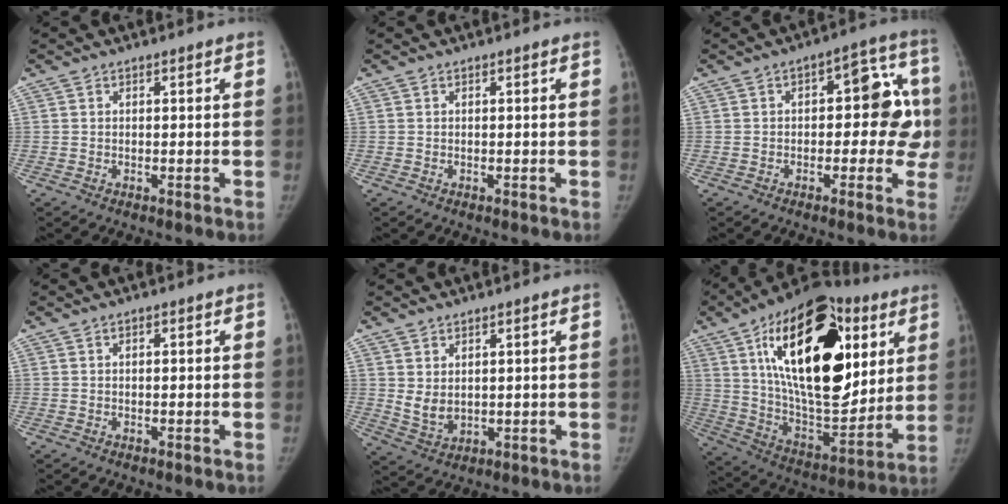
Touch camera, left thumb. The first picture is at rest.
{"total": 0.0}
{"total": 13.8, "force": [-0.3, 7.2, 11.7], "torque": [-0.087, 0.038, -0.012]}
{"total": 1.0, "force": [0.0, 0.6, 0.8], "torque": [-0.010, 0.004, -0.002]}
{"total": 4.7, "force": [1.1, 3.2, 3.1], "torque": [-0.048, -0.010, 0.036]}
{"total": 34.1, "force": [11.3, 17.2, 27.2], "torque": [-0.415, -0.020, 0.185]}